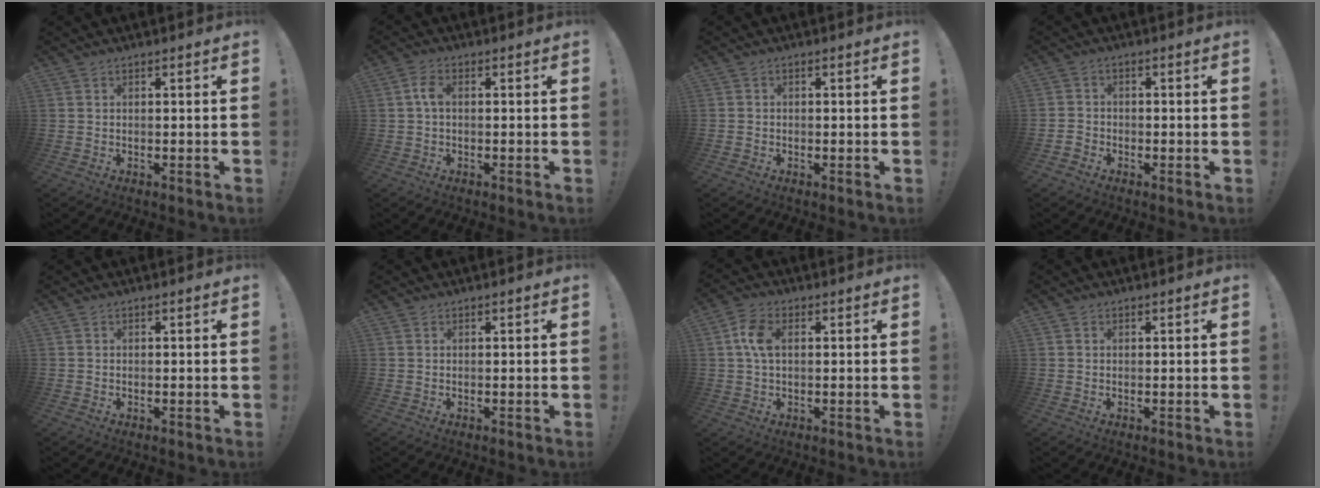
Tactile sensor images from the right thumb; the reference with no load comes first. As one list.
[{"total": 3.6, "force": [0.2, 2.0, 3.0], "torque": [-0.049, 0.008, 0.002]}, {"total": 1.1, "force": [-0.7, 0.8, 0.1], "torque": [-0.006, 0.006, -0.012]}, {"total": 2.6, "force": [-1.9, 1.7, 0.5], "torque": [-0.009, 0.011, -0.033]}, {"total": 0.0}, {"total": 0.0}, {"total": 7.1, "force": [1.2, 4.2, 5.6], "torque": [-0.103, 0.002, 0.020]}, {"total": 0.0}]